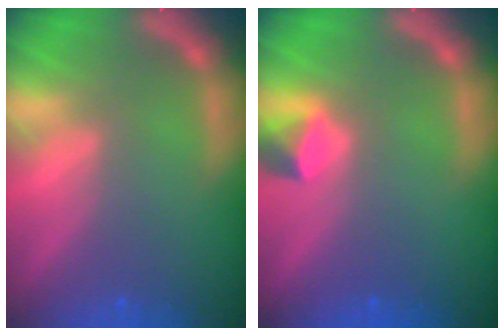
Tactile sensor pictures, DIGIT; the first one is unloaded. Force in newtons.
{"total": 1.9}